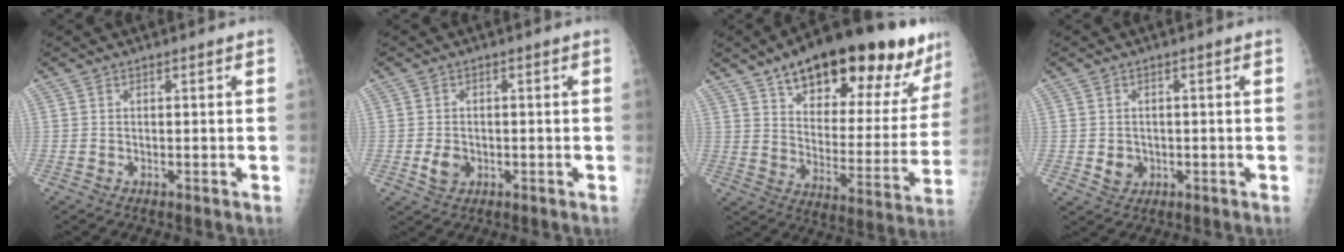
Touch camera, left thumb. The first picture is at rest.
{"total": 3.2, "force": [-0.8, 2.4, 1.9], "torque": [-0.029, 0.001, -0.009]}
{"total": 29.1, "force": [19.0, 10.8, 19.2], "torque": [-0.237, -0.055, 0.277]}
{"total": 2.9, "force": [-0.4, 2.5, 1.2], "torque": [-0.008, 0.001, 0.003]}